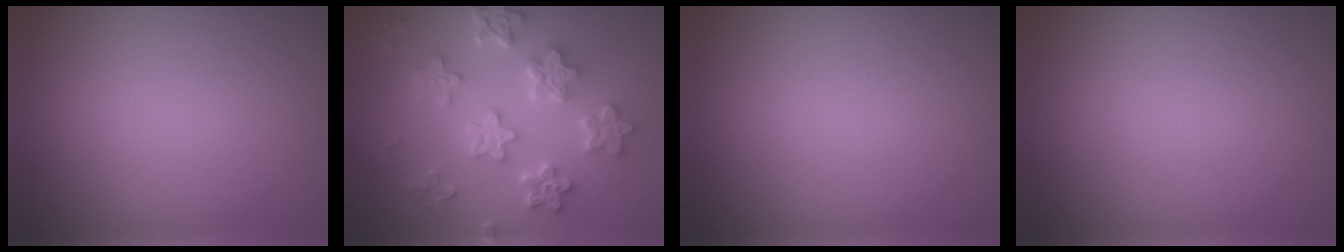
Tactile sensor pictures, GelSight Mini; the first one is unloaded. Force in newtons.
{"total": 5.4, "press": 5.0, "slide": 2.2}
{"total": 0.0}
{"total": 0.0}